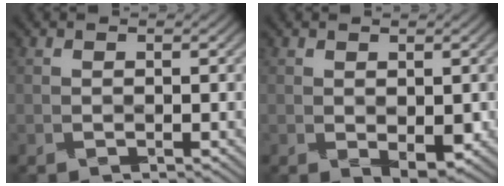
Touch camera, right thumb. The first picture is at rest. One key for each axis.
{"total": 2.3, "fx": -0.3, "fy": 1.1, "fz": 2.0, "tx": -0.036, "ty": -0.008, "tz": -0.002}